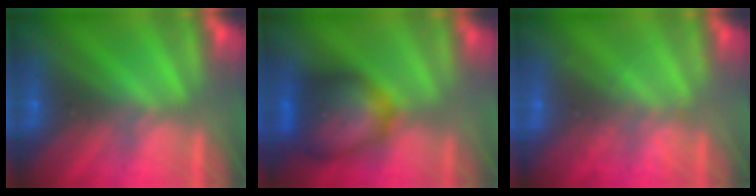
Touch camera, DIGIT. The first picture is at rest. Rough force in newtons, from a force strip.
{"total": 5.9}
{"total": 2.1}